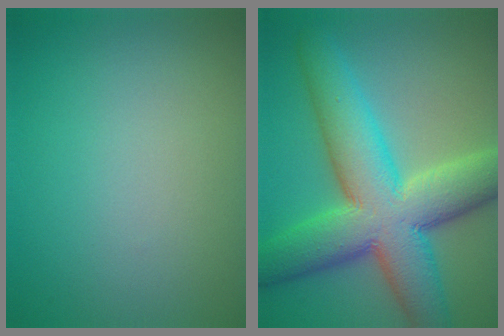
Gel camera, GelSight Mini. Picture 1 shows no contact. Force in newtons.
{"total": 12.1, "press": 12.1, "slide": 0.8}